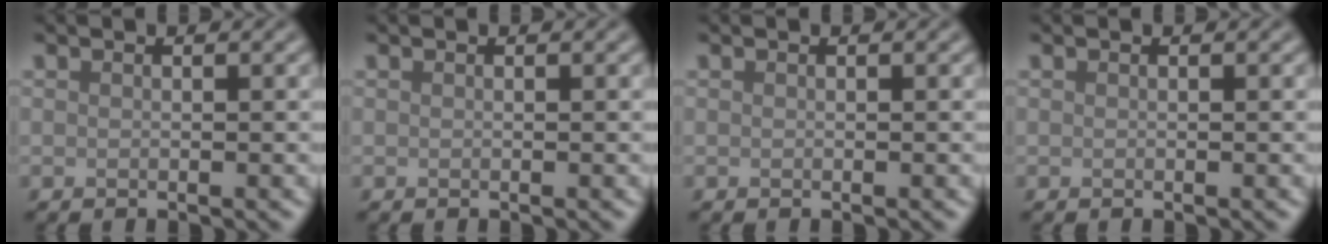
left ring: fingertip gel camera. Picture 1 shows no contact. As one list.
[{"total": 0.0}, {"total": 0.0}, {"total": 0.0}]